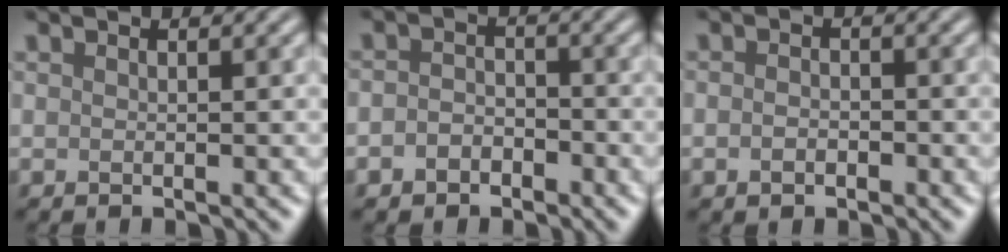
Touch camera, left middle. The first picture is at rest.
{"total": 2.2, "force": [-1.2, 1.6, 1.0], "torque": [-0.016, 0.004, -0.028]}
{"total": 1.3, "force": [-0.5, 0.9, 0.8], "torque": [-0.017, 0.000, -0.013]}